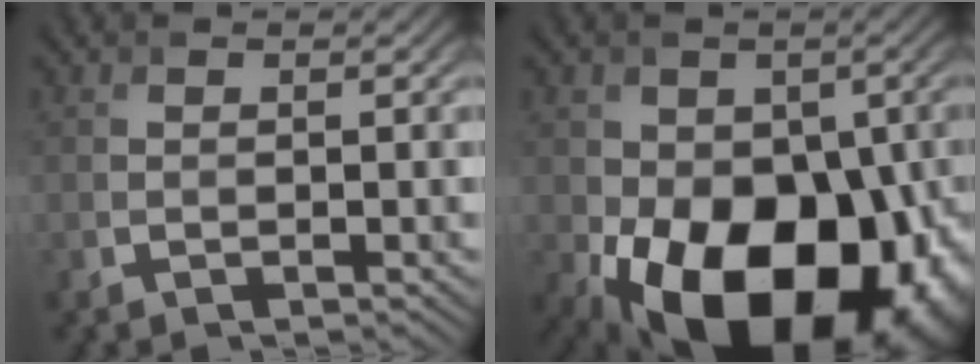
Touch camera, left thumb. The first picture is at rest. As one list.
[{"total": 19.2, "force": [-7.0, 12.3, 12.9], "torque": [-0.189, -0.050, -0.093]}]